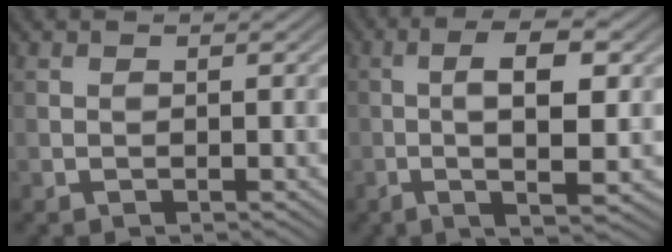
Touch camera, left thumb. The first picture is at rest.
{"total": 7.8, "force": [-0.1, 1.9, 7.6], "torque": [-0.132, 0.008, -0.005]}